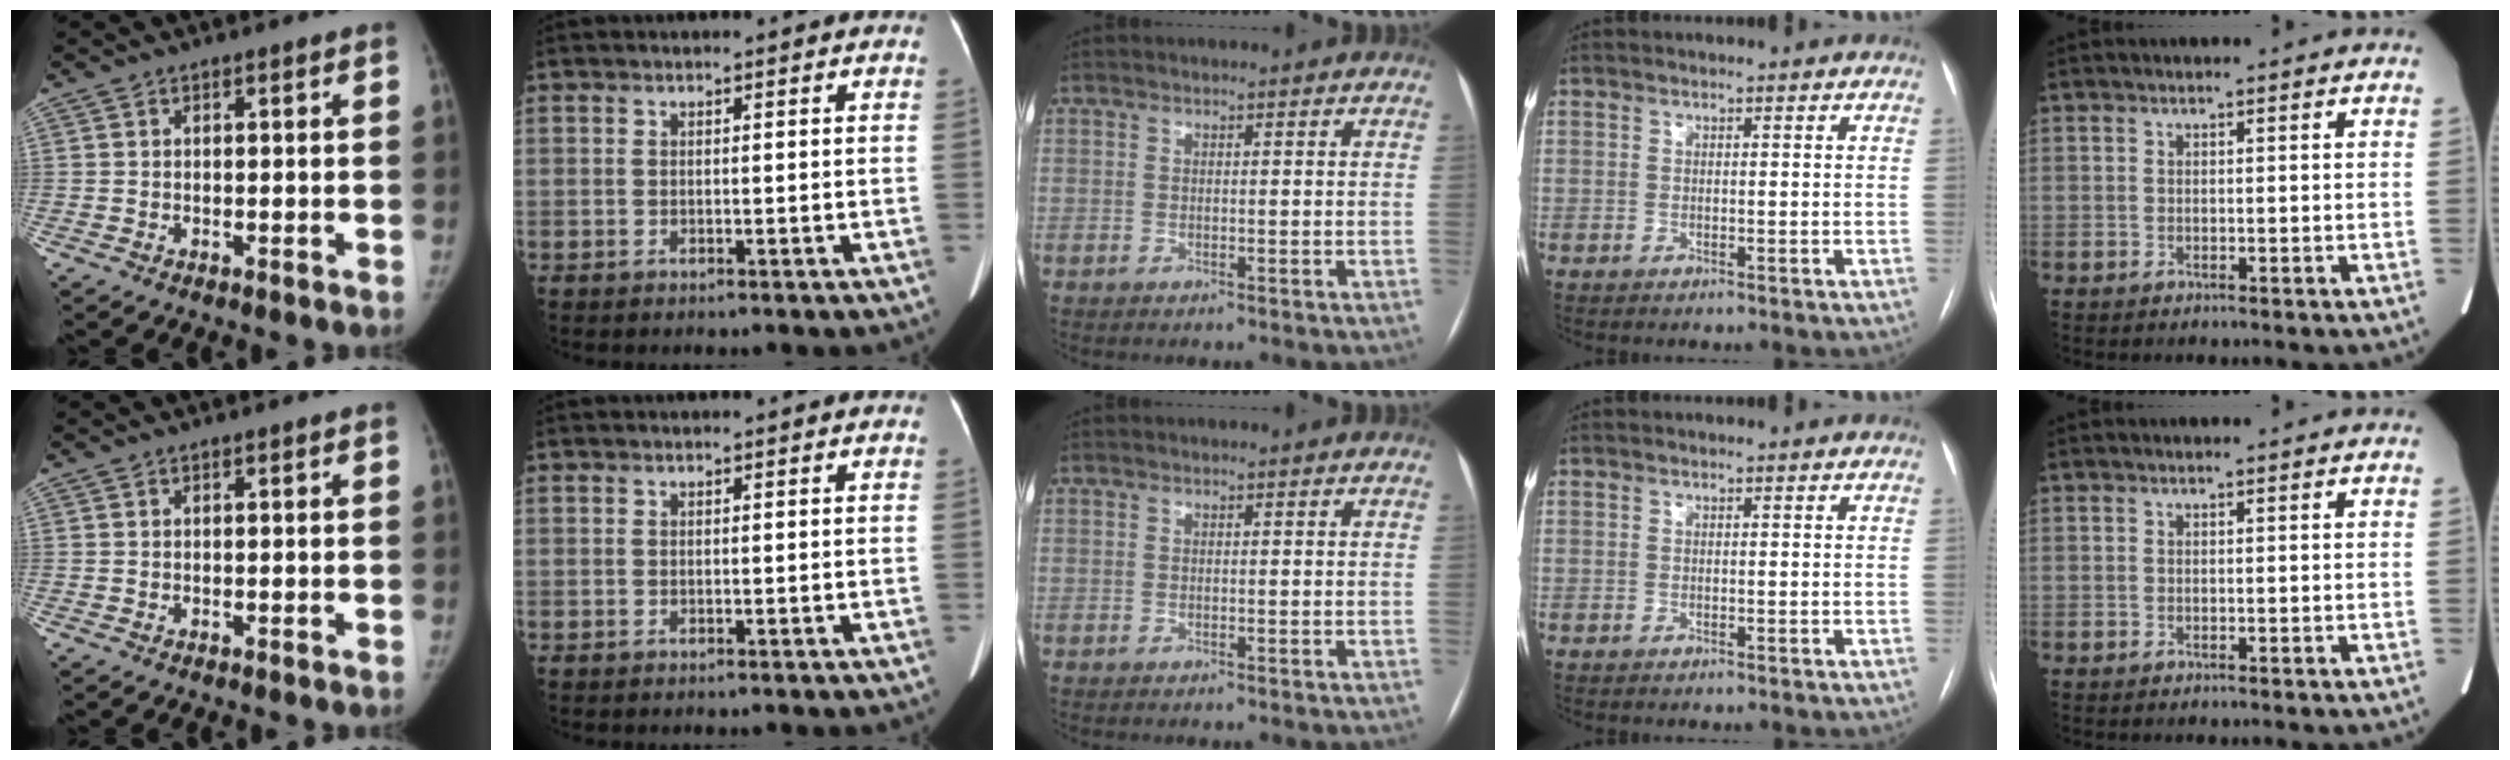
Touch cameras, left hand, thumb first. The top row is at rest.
{}